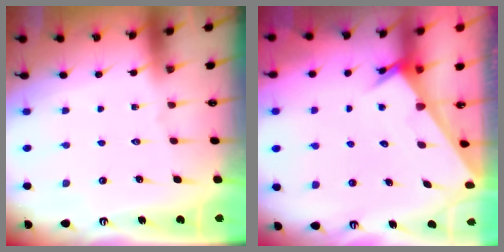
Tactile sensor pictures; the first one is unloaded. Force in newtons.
{"total": 2.5, "press": 2.5, "slide": 0.1}